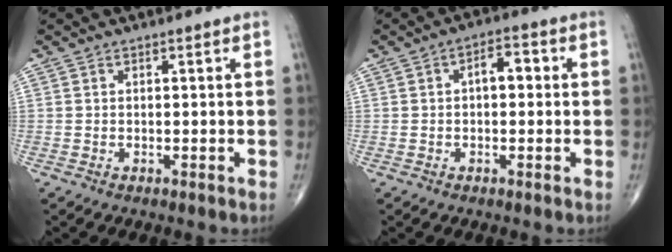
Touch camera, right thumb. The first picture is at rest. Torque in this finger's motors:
{"motor_torque": [0.36, 1.27, 0.63, 0.04, 0.02]}